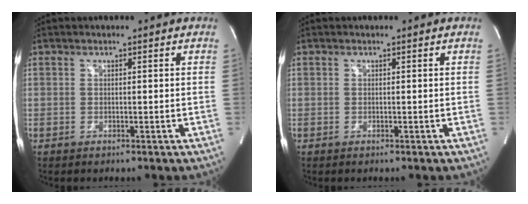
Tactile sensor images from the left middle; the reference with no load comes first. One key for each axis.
{"total": 0.0}